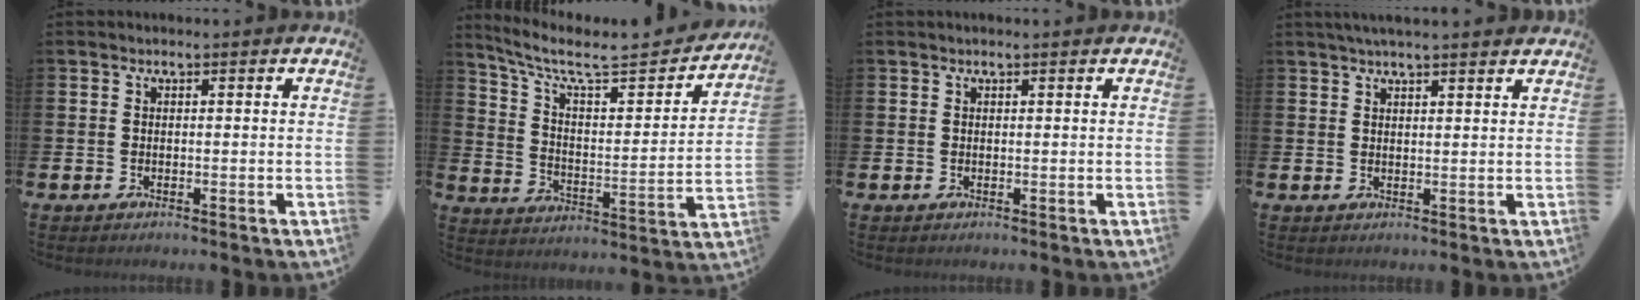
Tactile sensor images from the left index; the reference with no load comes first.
{"total": 7.4, "force": [6.1, 1.9, 3.7], "torque": [-0.097, -0.049, 0.097]}
{"total": 0.0}
{"total": 2.9, "force": [2.8, -0.1, 1.0], "torque": [-0.019, -0.006, 0.049]}